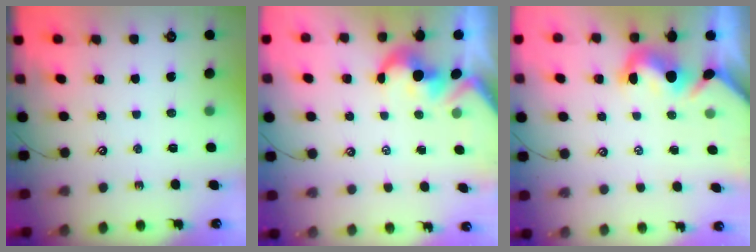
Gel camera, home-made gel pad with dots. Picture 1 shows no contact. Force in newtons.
{"total": 1.7, "press": 1.4, "slide": 1.0}
{"total": 1.9, "press": 1.6, "slide": 1.0}